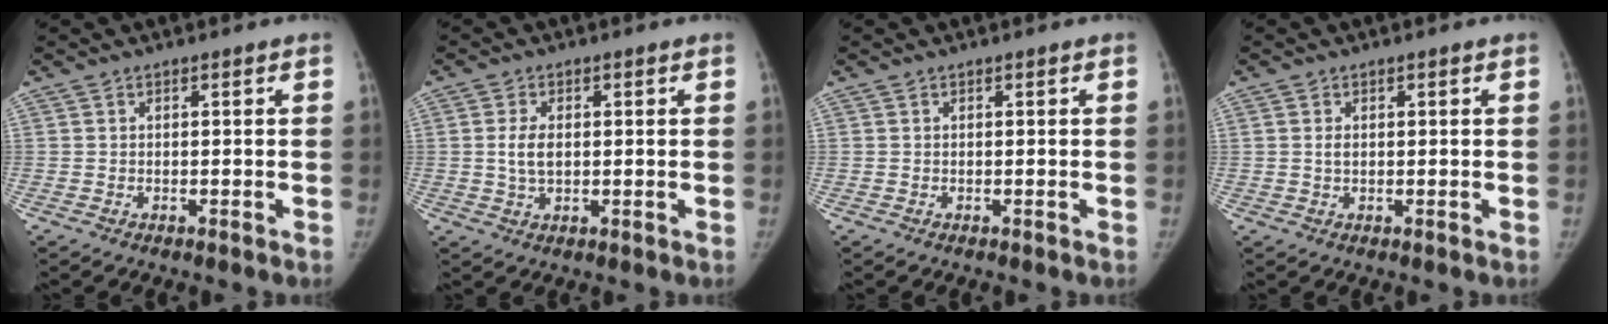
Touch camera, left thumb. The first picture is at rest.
{"total": 4.3, "force": [0.4, 2.5, 3.5], "torque": [-0.070, -0.001, 0.010]}
{"total": 0.0}
{"total": 1.5, "force": [0.4, 0.9, 1.1], "torque": [-0.019, 0.000, 0.008]}